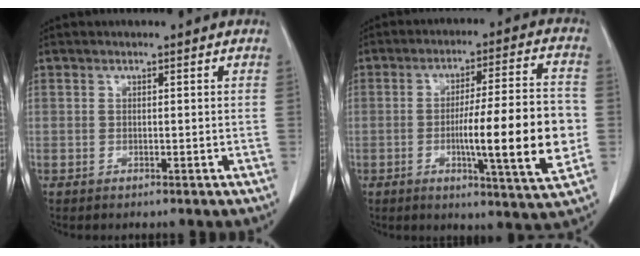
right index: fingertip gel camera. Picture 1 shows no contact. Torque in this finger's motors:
{"motor_torque": [1.45, -0.69, 0.78, 0.11]}